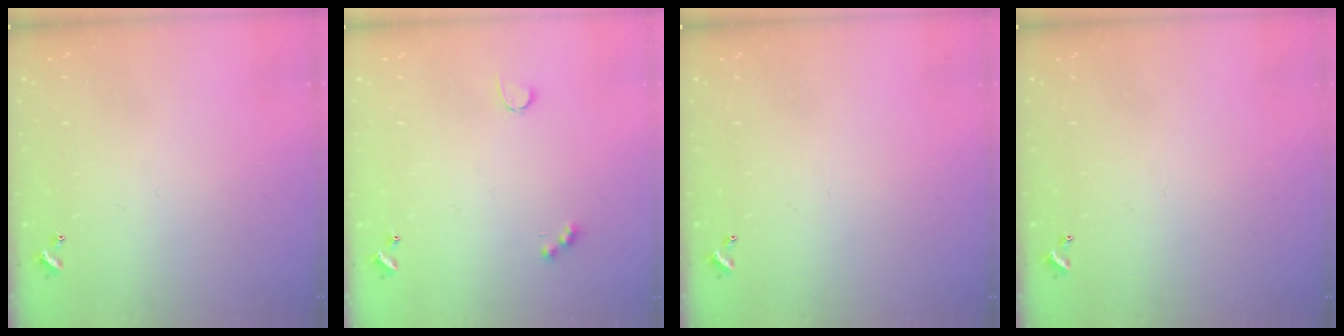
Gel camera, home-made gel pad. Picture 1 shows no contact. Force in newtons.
{"total": 2.6, "press": 2.5, "slide": 0.5}
{"total": 0.0}
{"total": 0.0}